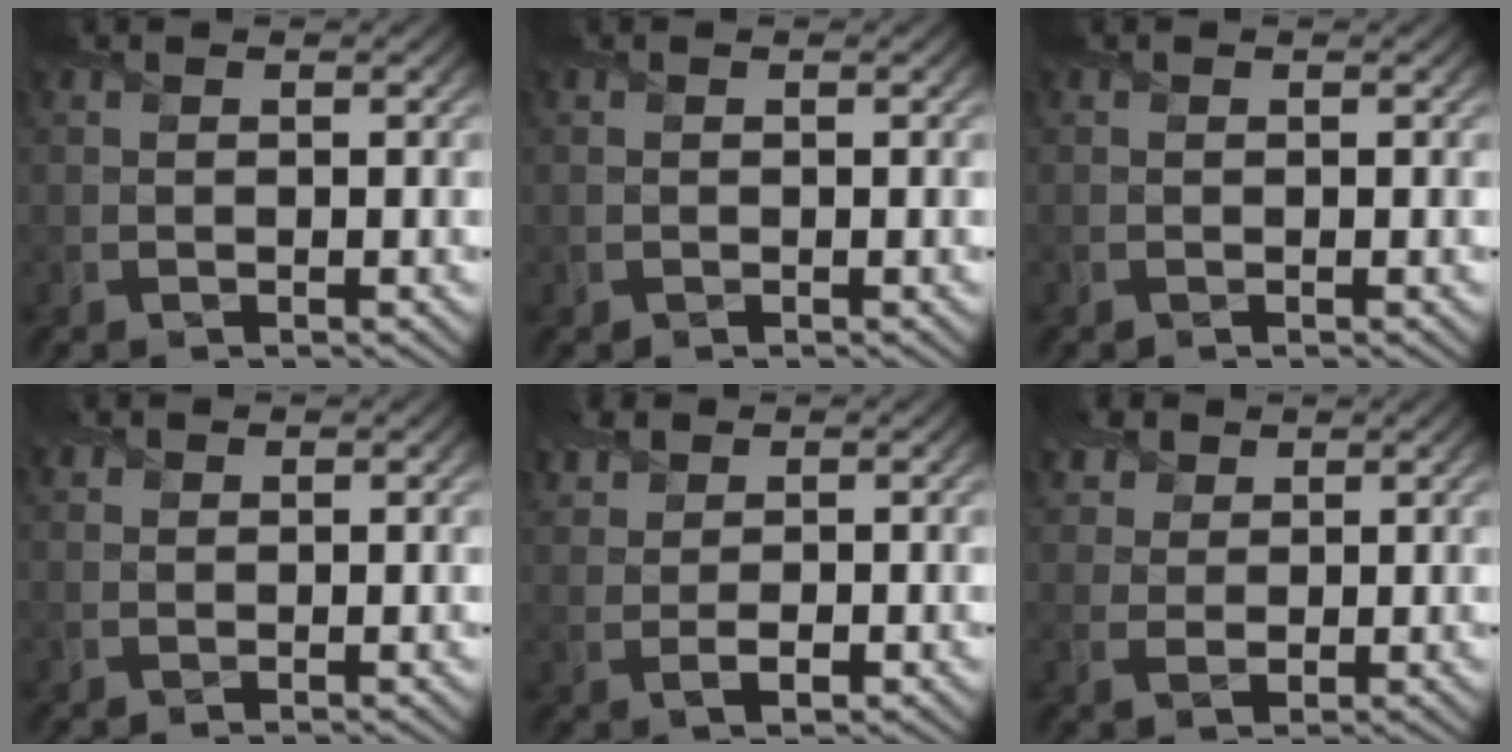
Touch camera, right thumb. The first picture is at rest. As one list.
[{"total": 0.0}, {"total": 0.0}, {"total": 0.9, "force": [0.7, 0.6, 0.1], "torque": [-0.003, 0.002, 0.017]}, {"total": 3.9, "force": [1.4, 2.4, 2.7], "torque": [-0.057, 0.001, 0.024]}, {"total": 4.3, "force": [2.6, 3.0, 1.6], "torque": [-0.048, 0.002, 0.055]}]